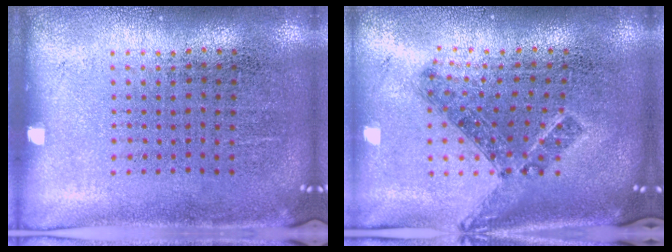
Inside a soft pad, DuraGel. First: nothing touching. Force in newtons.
{"total": 1.1, "press": 0.9, "slide": 0.7}